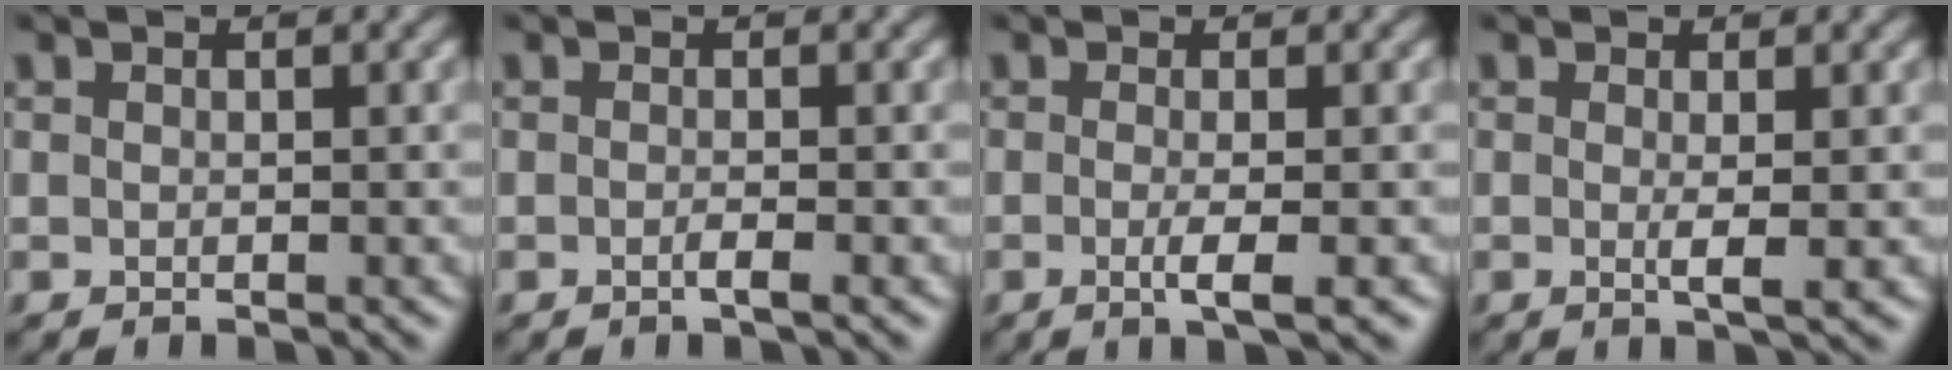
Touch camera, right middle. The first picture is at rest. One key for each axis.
{"total": 0.9, "fx": -0.4, "fy": 0.2, "fz": 0.8, "tx": -0.012, "ty": -0.002, "tz": -0.011}
{"total": 2.4, "fx": -0.7, "fy": 0.5, "fz": 2.3, "tx": -0.038, "ty": -0.008, "tz": -0.012}
{"total": 1.6, "fx": -0.1, "fy": 0.1, "fz": 1.6, "tx": -0.030, "ty": -0.008, "tz": -0.001}